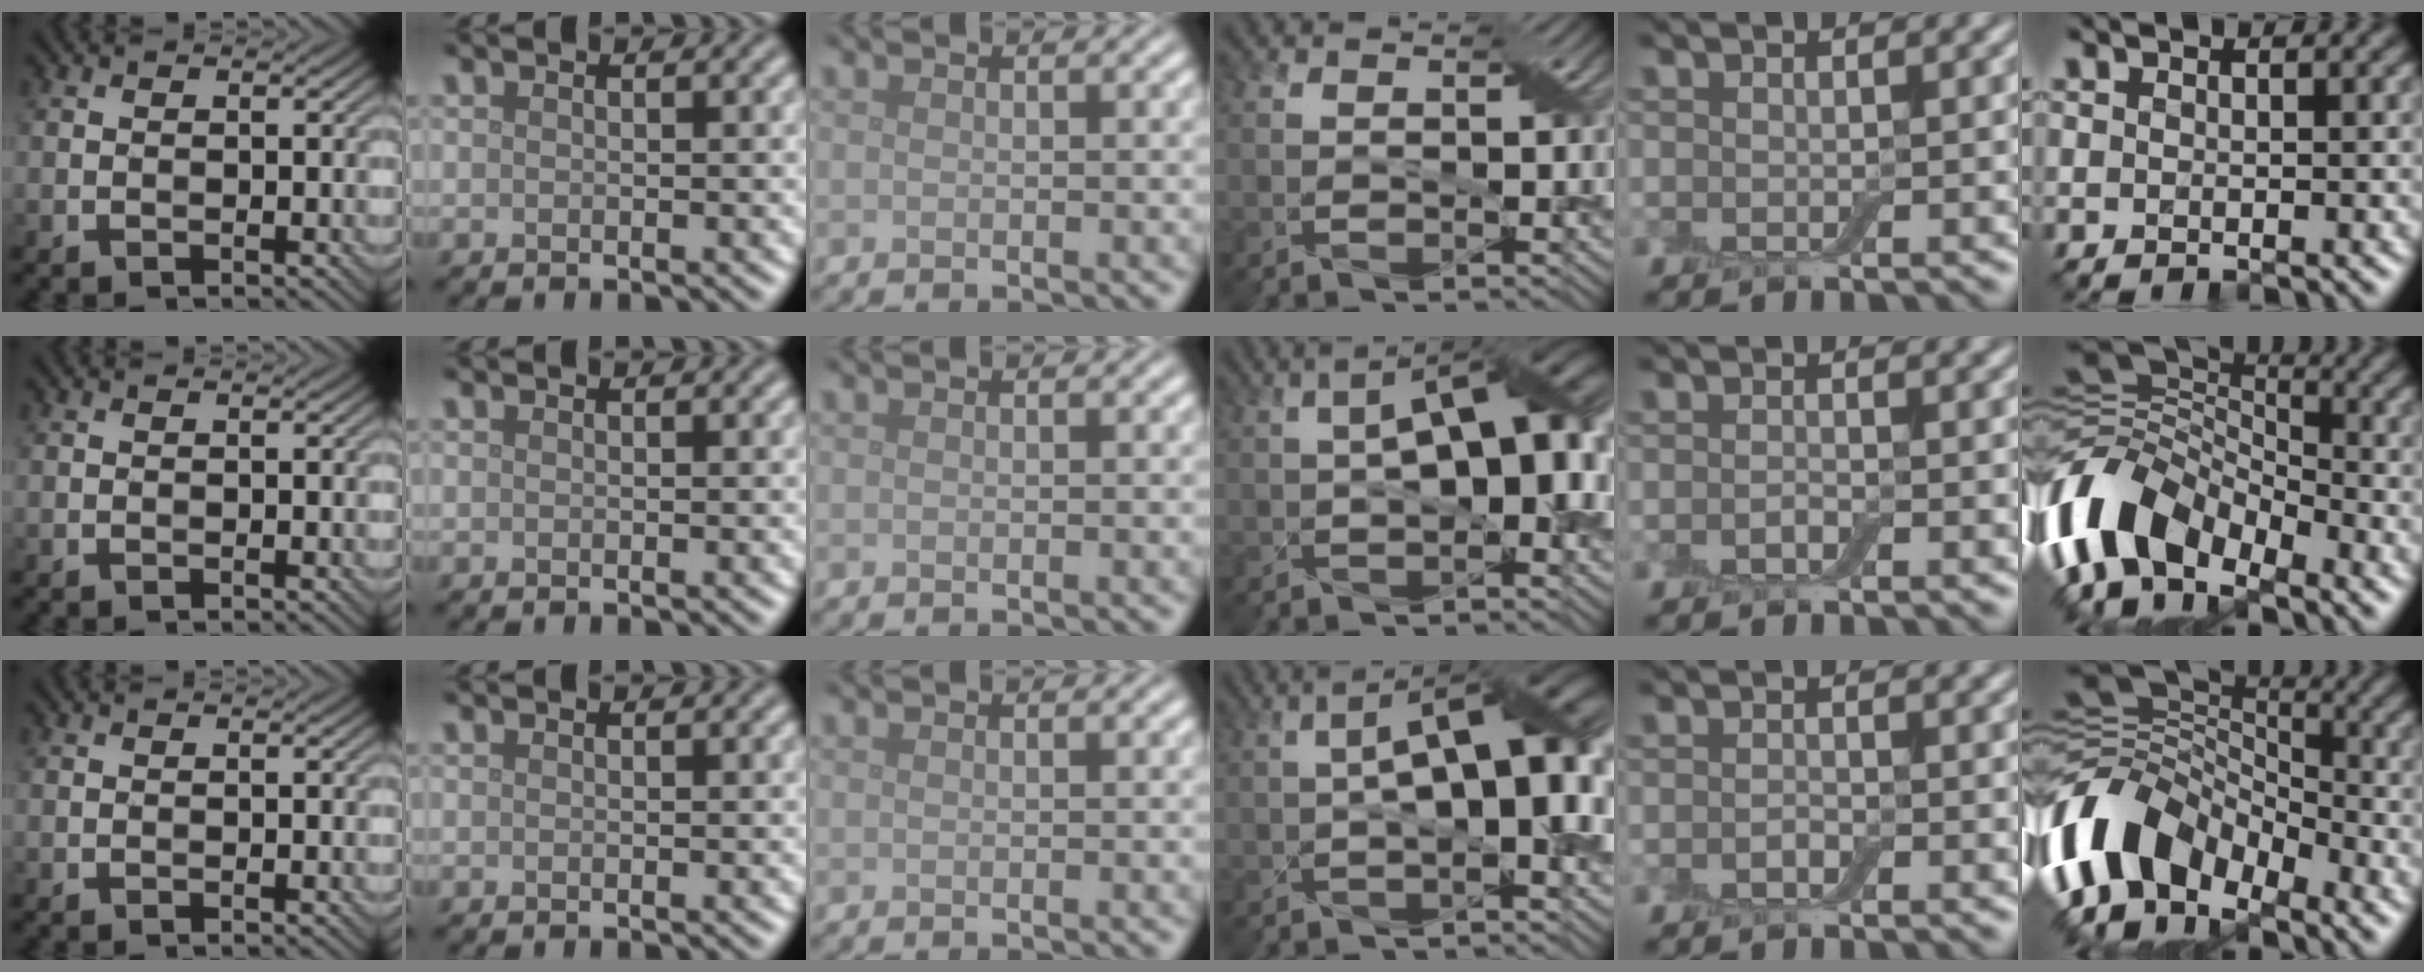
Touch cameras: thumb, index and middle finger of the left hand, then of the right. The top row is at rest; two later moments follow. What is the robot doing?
{"motion": "pour", "object": "bowl"}